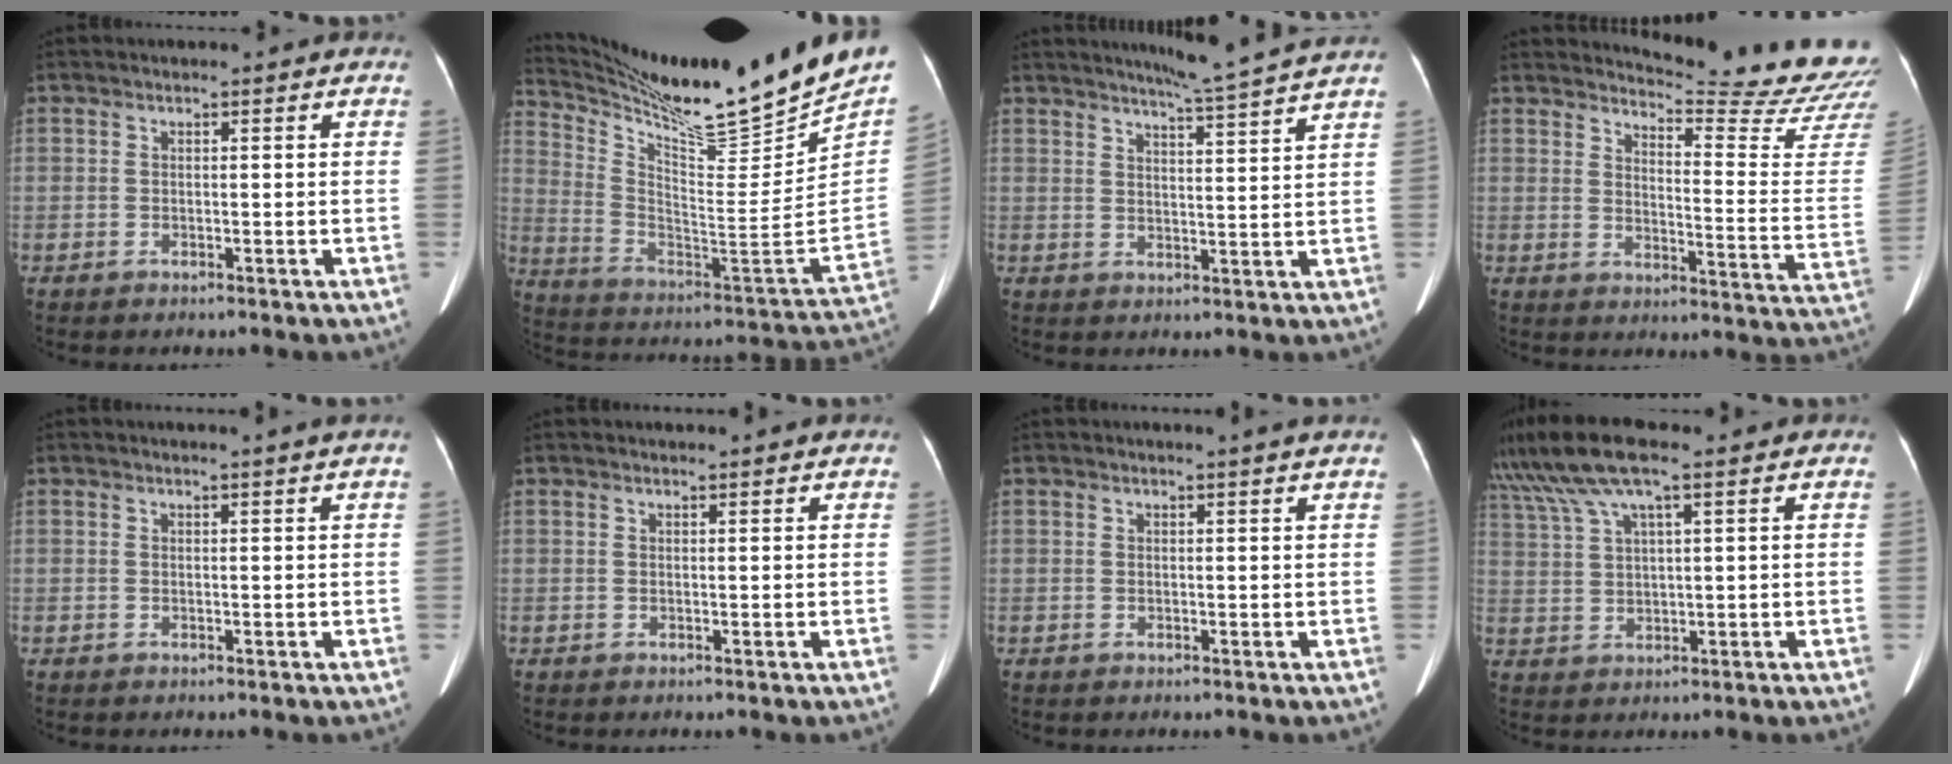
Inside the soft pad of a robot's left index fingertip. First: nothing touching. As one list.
[{"total": 22.8, "force": [20.5, -0.7, 9.9], "torque": [-0.179, -0.091, 0.325]}, {"total": 9.1, "force": [8.3, -1.8, 3.4], "torque": [-0.058, -0.009, 0.109]}, {"total": 18.8, "force": [18.5, -1.4, 3.2], "torque": [-0.050, -0.155, 0.206]}, {"total": 1.0, "force": [0.8, -0.4, 0.5], "torque": [-0.014, -0.003, 0.018]}, {"total": 2.3, "force": [2.2, 0.1, 0.5], "torque": [-0.009, 0.016, 0.027]}, {"total": 2.0, "force": [1.8, -0.6, 0.7], "torque": [-0.018, -0.003, 0.022]}, {"total": 9.9, "force": [7.3, 0.9, 6.5], "torque": [-0.138, 0.033, 0.140]}]